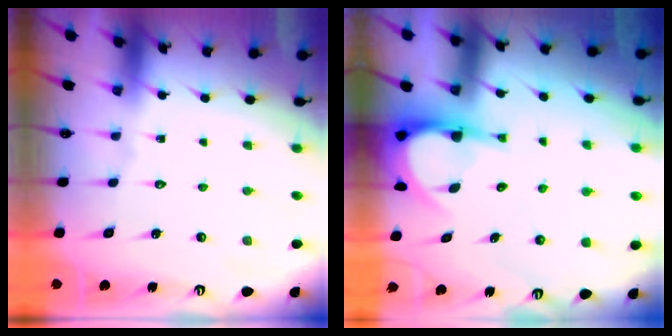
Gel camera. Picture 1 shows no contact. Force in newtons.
{"total": 5.8, "press": 5.8, "slide": 0.6}